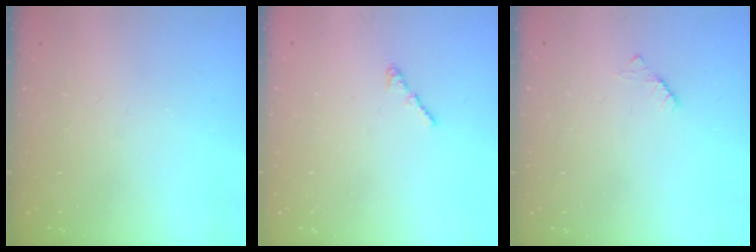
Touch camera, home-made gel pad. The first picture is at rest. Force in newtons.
{"total": 1.2, "press": 1.1, "slide": 0.5}
{"total": 2.2, "press": 2.2, "slide": 0.3}